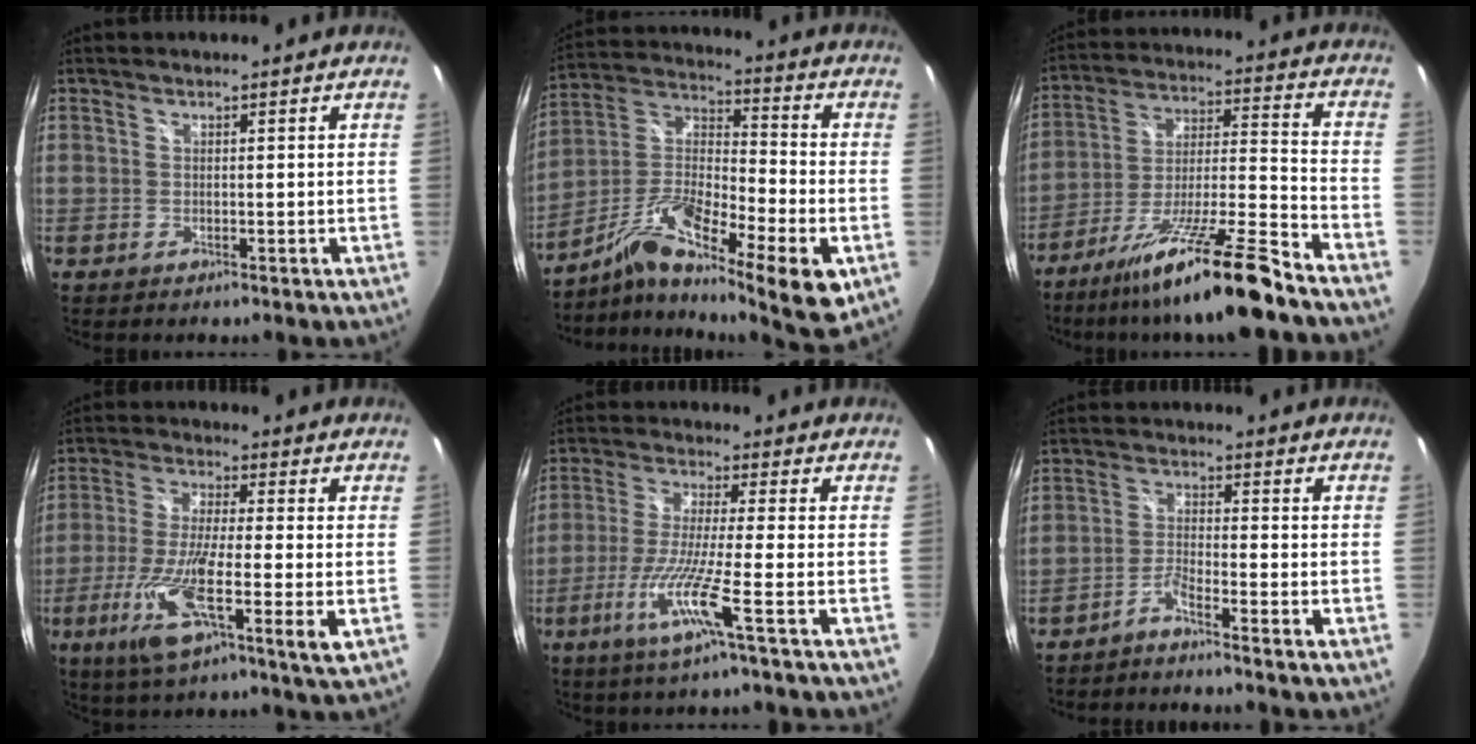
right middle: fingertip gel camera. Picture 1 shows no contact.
{"total": 19.3, "force": [-8.9, 4.9, 16.4], "torque": [-0.283, -0.021, -0.162]}
{"total": 17.3, "force": [-13.4, -0.6, 11.0], "torque": [-0.204, -0.016, -0.226]}
{"total": 14.0, "force": [-3.4, 2.0, 13.5], "torque": [-0.266, -0.022, -0.068]}
{"total": 9.6, "force": [-4.2, -1.4, 8.5], "torque": [-0.188, -0.015, -0.081]}
{"total": 2.8, "force": [-2.3, -0.5, 1.5], "torque": [-0.051, 0.004, -0.050]}